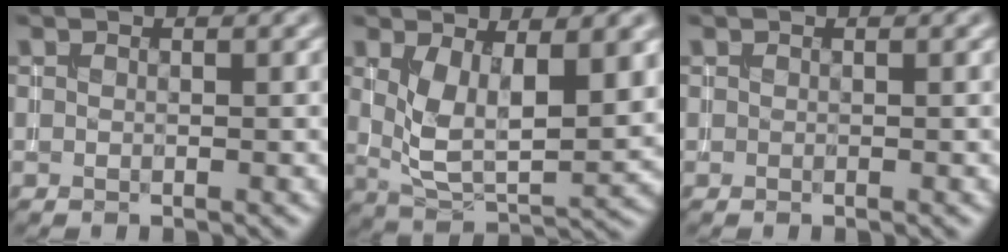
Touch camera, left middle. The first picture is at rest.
{"total": 7.8, "force": [1.7, 3.6, 6.7], "torque": [-0.132, -0.013, 0.036]}
{"total": 0.0}